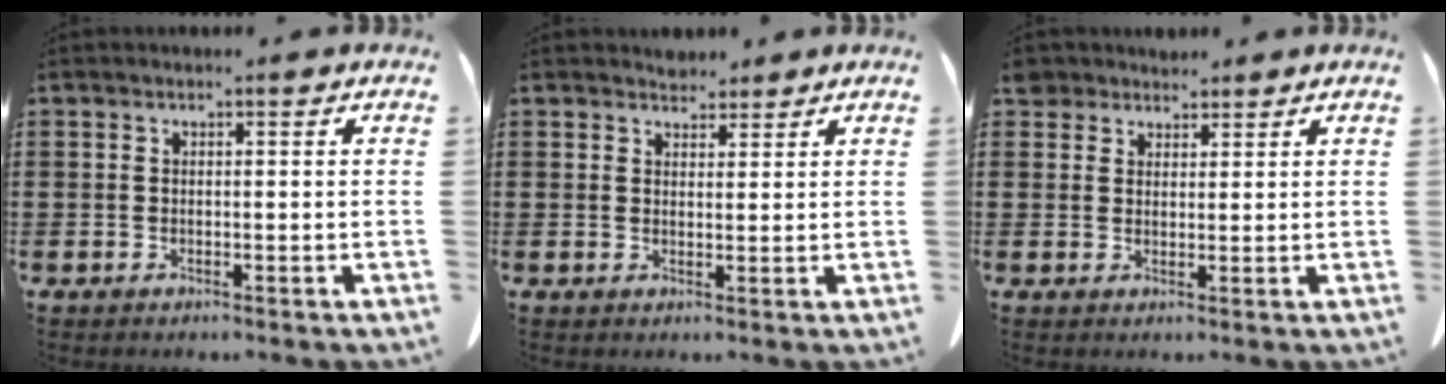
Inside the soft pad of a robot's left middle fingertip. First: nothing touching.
{"total": 2.3, "force": [2.2, 0.6, 0.1], "torque": [-0.008, -0.001, 0.042]}
{"total": 3.2, "force": [2.7, 1.5, 0.5], "torque": [-0.011, 0.000, 0.052]}